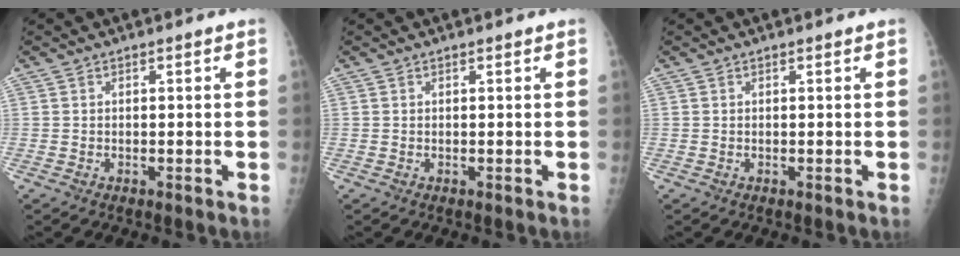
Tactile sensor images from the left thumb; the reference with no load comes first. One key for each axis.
{"total": 0.0}
{"total": 0.0}